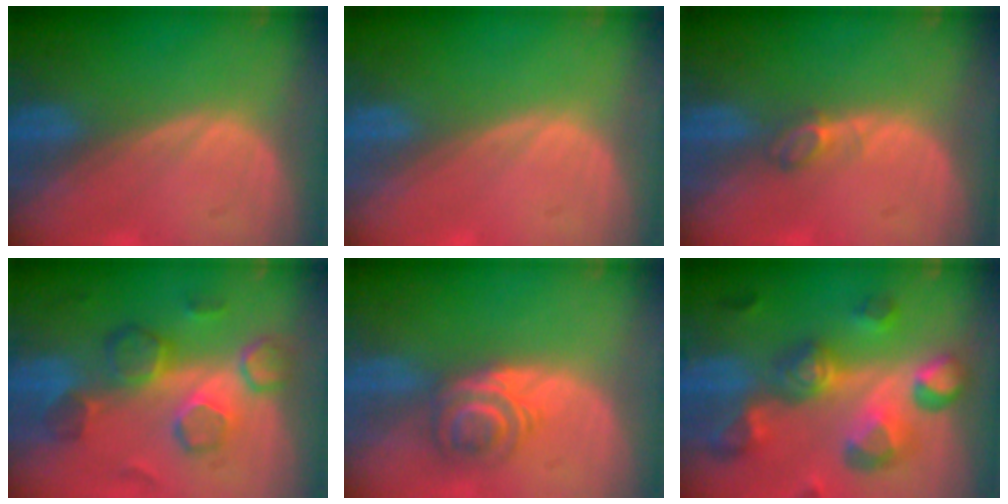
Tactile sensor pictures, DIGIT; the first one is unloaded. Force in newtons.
{"total": 0.0}
{"total": 2.0, "press": 1.9, "slide": 0.4}
{"total": 8.7, "press": 8.4, "slide": 2.3}
{"total": 6.1, "press": 5.2, "slide": 3.3}
{"total": 11.3, "press": 10.1, "slide": 5.1}